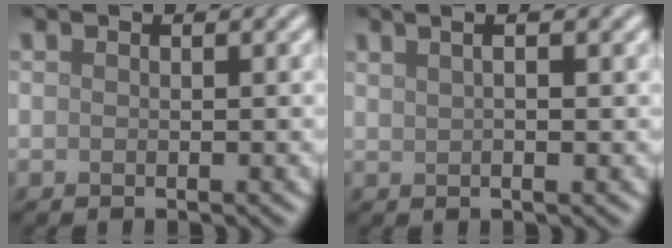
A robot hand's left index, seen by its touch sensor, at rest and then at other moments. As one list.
[{"total": 3.9, "force": [1.8, 1.7, 3.1], "torque": [-0.030, 0.022, 0.005]}]